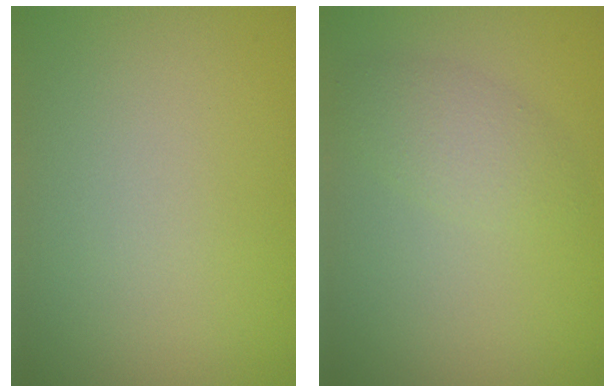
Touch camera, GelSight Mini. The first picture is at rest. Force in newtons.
{"total": 2.3, "press": 2.3, "slide": 0.1}